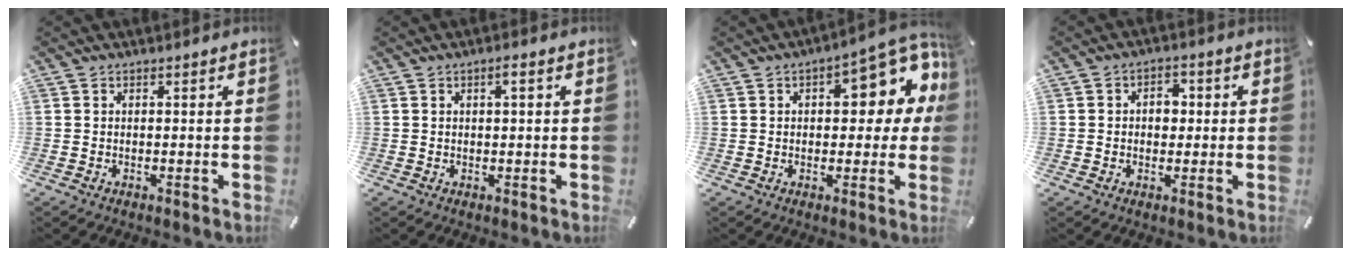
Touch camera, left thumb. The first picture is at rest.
{"total": 1.8, "force": [0.5, 0.5, 1.7], "torque": [-0.033, 0.003, 0.007]}
{"total": 13.2, "force": [4.2, 6.6, 10.6], "torque": [-0.120, -0.029, 0.066]}
{"total": 4.3, "force": [-0.1, 3.2, 3.0], "torque": [-0.036, 0.001, -0.010]}